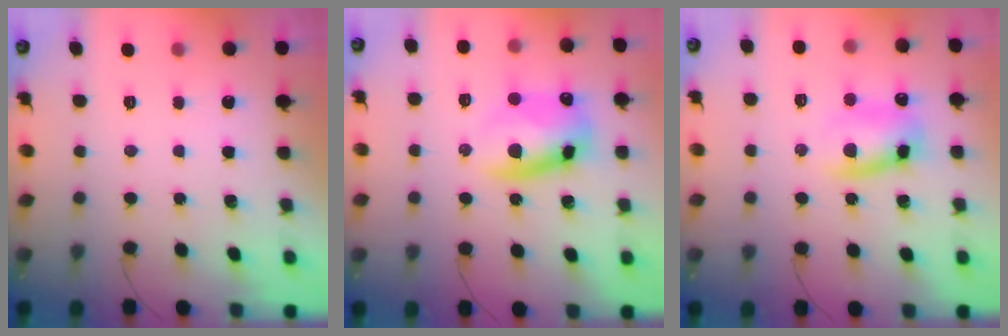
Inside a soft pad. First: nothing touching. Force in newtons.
{"total": 10.9, "press": 10.7, "slide": 1.9}
{"total": 10.7, "press": 10.6, "slide": 1.6}